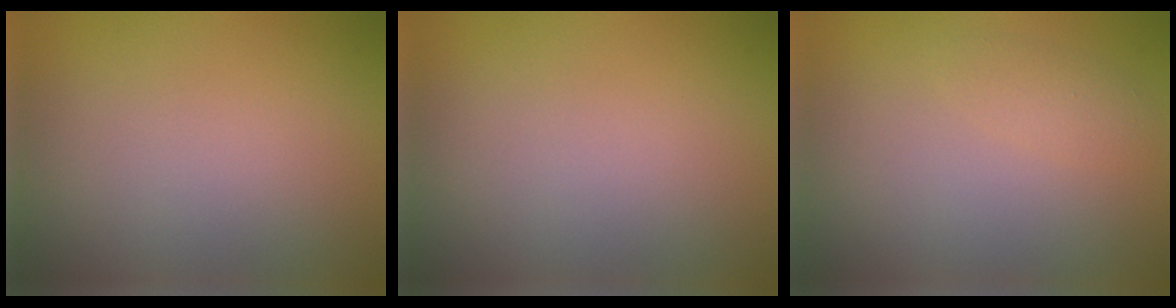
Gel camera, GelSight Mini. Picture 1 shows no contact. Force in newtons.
{"total": 0.0}
{"total": 1.3, "press": 1.3, "slide": 0.0}